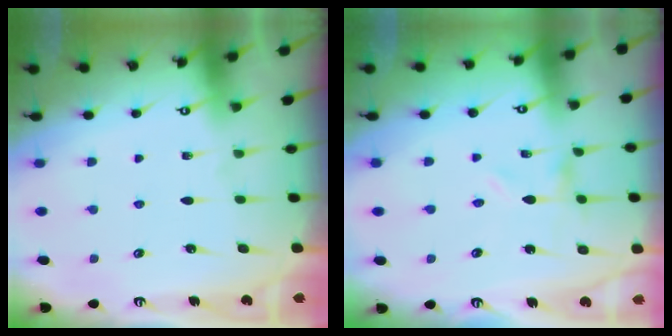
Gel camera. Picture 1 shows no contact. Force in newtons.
{"total": 0.0}